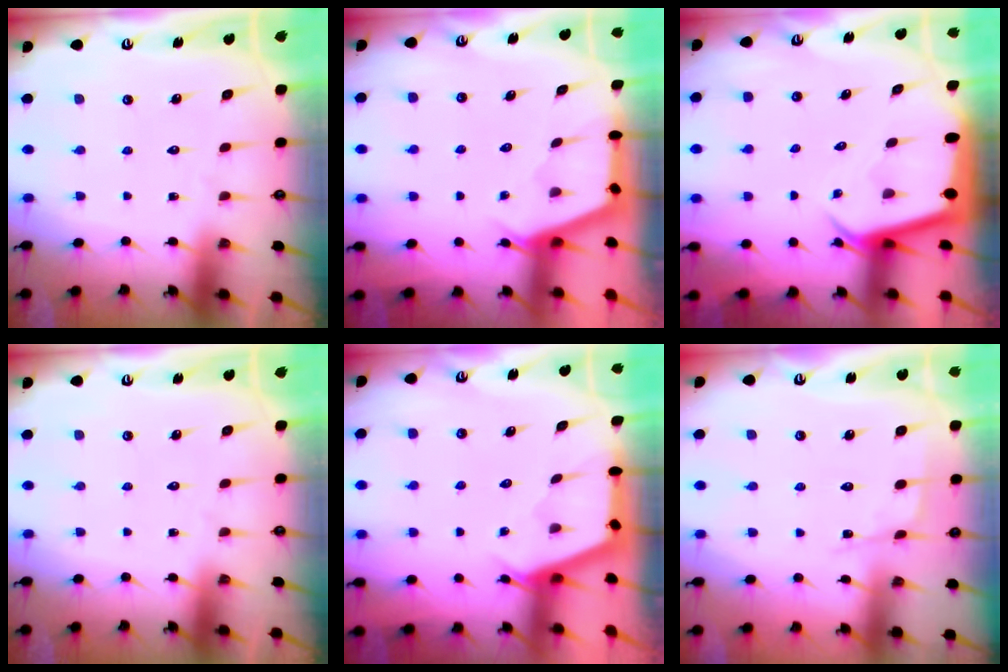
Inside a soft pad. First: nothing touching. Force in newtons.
{"total": 2.8, "press": 2.8, "slide": 0.3}
{"total": 2.8, "press": 2.8, "slide": 0.3}
{"total": 0.0}
{"total": 2.6, "press": 2.6, "slide": 0.3}
{"total": 3.5, "press": 3.5, "slide": 0.4}